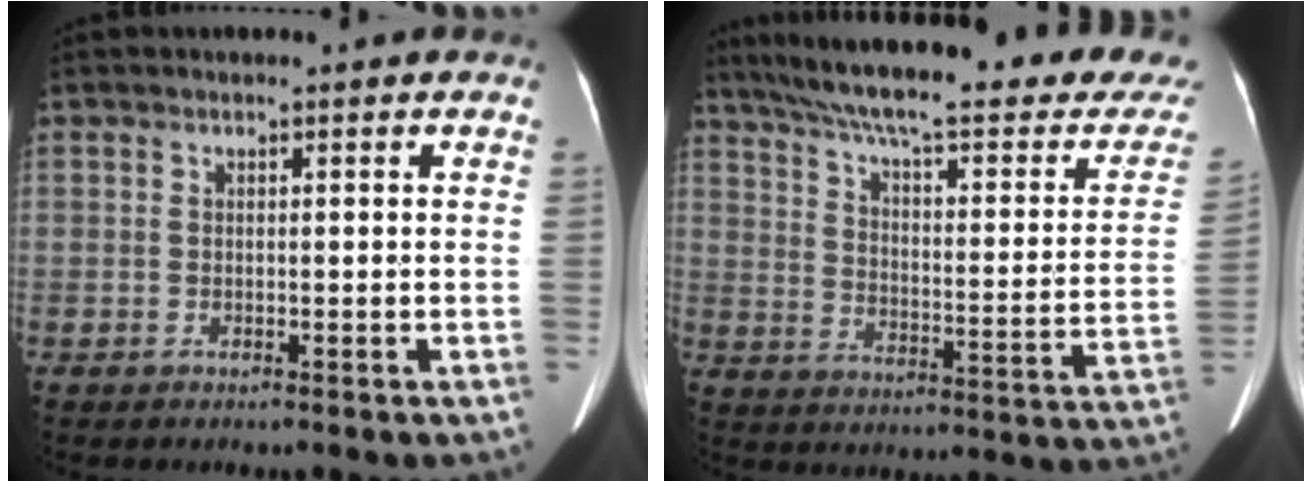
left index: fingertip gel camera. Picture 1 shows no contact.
{"total": 32.8, "force": [28.2, 4.4, 16.2], "torque": [-0.256, -0.064, 0.360]}